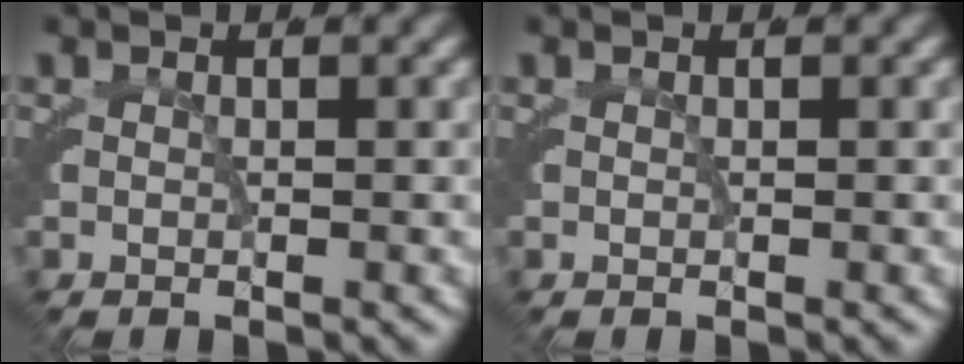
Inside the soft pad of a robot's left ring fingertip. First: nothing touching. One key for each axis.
{"total": 0.0}